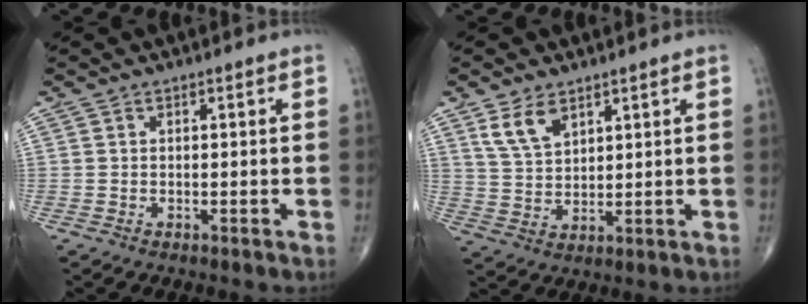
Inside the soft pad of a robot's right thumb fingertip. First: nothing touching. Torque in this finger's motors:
{"motor_torque": [0.03, 0.05, 0.47, 0.45, 0.03]}